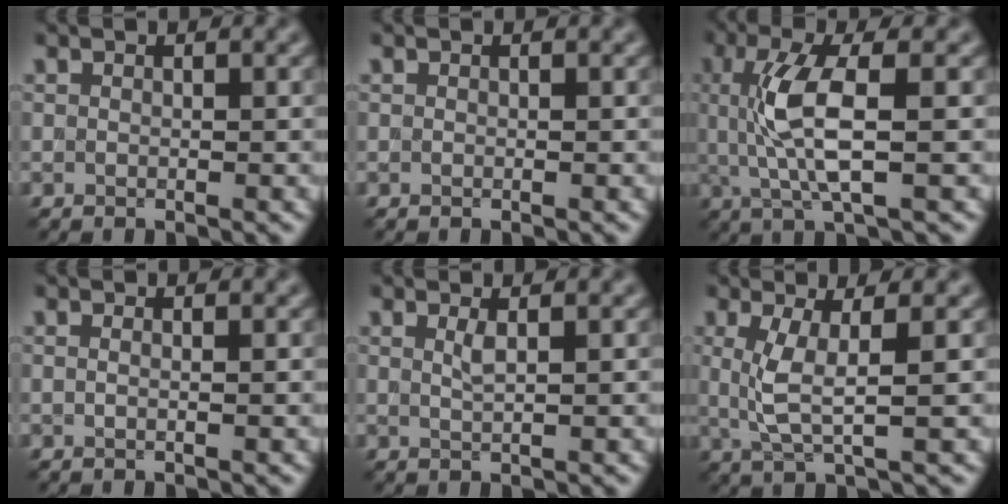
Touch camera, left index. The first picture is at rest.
{"total": 0.0}
{"total": 5.9, "force": [0.4, 1.6, 5.7], "torque": [-0.125, -0.001, 0.010]}
{"total": 0.7, "force": [0.1, 0.3, 0.6], "torque": [-0.009, -0.004, -0.005]}
{"total": 1.1, "force": [0.5, 0.2, 1.0], "torque": [-0.020, -0.001, 0.008]}
{"total": 3.5, "force": [0.5, 0.7, 3.4], "torque": [-0.073, -0.002, 0.014]}